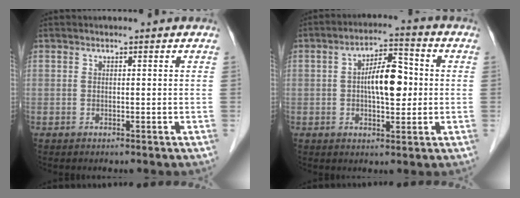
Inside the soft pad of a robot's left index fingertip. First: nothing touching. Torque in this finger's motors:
{"motor_torque": [0.07, -0.01, 0.24, 0.06]}